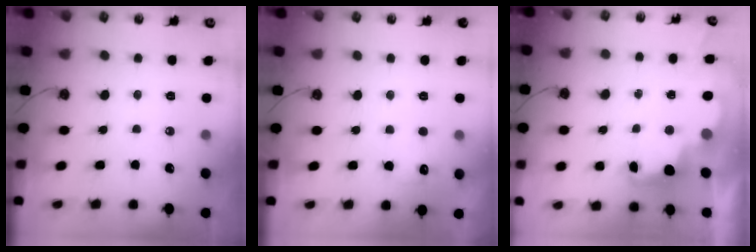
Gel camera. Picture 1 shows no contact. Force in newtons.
{"total": 4.9, "press": 4.8, "slide": 1.2}
{"total": 4.7, "press": 4.6, "slide": 0.5}